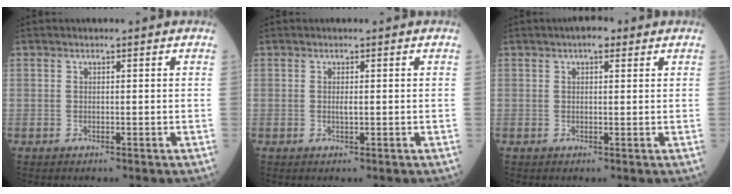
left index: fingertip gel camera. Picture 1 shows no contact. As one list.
[{"total": 0.6, "force": [-0.1, 0.1, 0.6], "torque": [-0.014, -0.005, -0.003]}, {"total": 2.7, "force": [1.6, 1.1, 1.9], "torque": [-0.025, 0.007, 0.017]}]